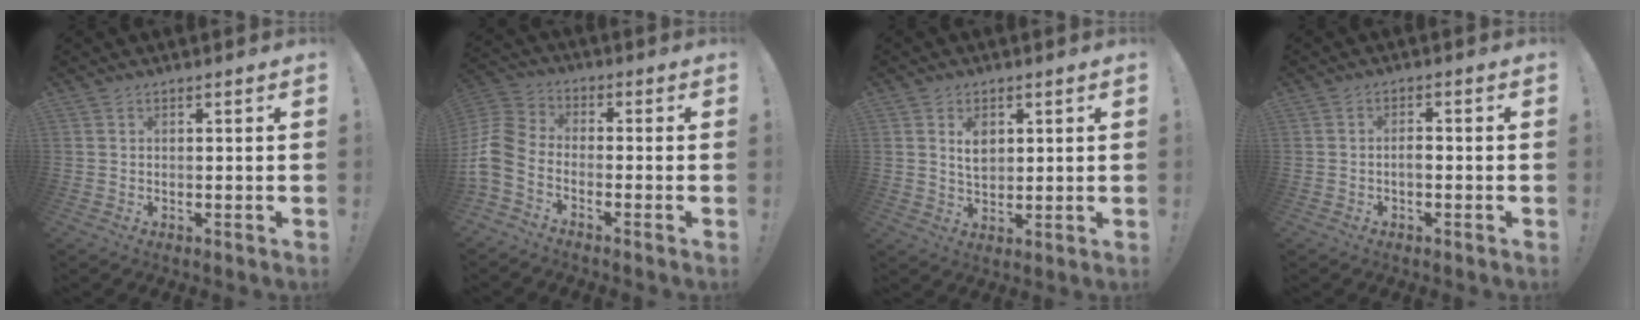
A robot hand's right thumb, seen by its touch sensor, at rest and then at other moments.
{"total": 9.6, "force": [-4.9, 6.0, 5.7], "torque": [-0.139, 0.027, -0.090]}
{"total": 5.2, "force": [1.8, 3.8, 3.0], "torque": [-0.035, -0.005, 0.029]}
{"total": 2.2, "force": [-0.8, 1.0, 1.8], "torque": [-0.037, 0.007, -0.013]}